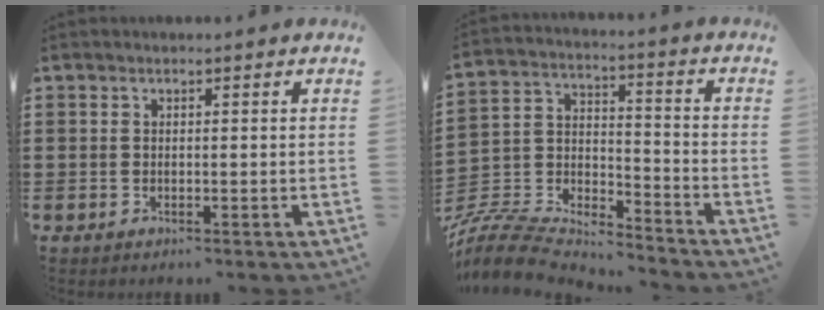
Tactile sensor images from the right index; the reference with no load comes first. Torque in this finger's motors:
{"motor_torque": [-1.28, 0.86, -1.05, -0.21]}